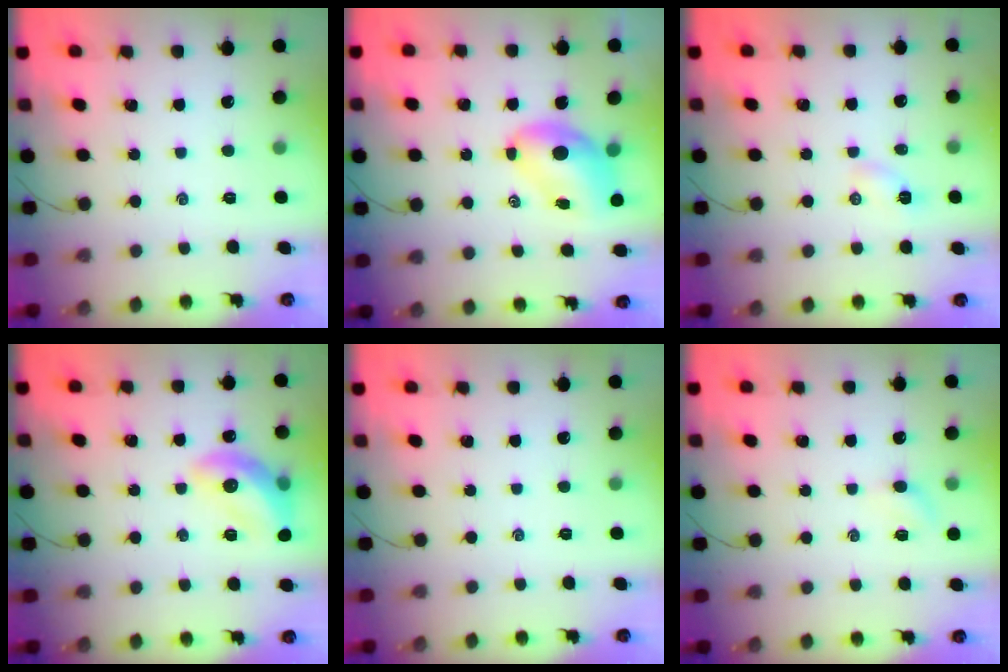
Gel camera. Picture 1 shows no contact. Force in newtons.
{"total": 7.5, "press": 7.3, "slide": 1.5}
{"total": 2.9, "press": 2.7, "slide": 1.0}
{"total": 13.1, "press": 13.0, "slide": 1.8}
{"total": 0.0}
{"total": 3.2, "press": 3.0, "slide": 1.1}